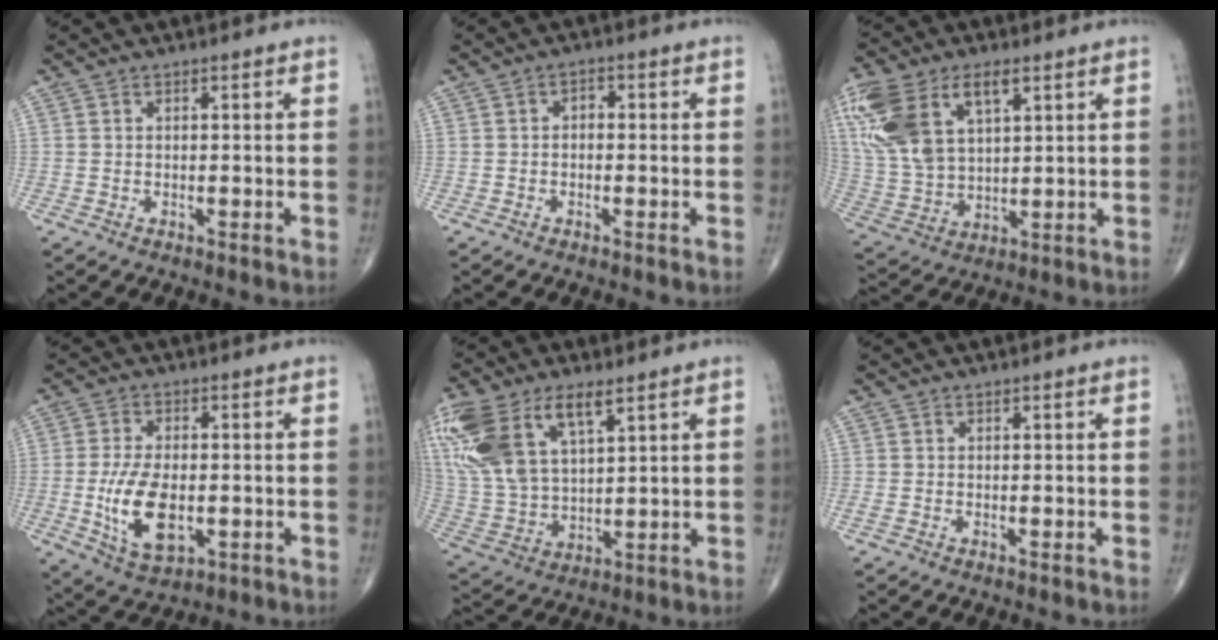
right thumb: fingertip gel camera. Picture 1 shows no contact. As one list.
[{"total": 1.7, "force": [-0.2, 1.2, 1.1], "torque": [-0.004, 0.009, -0.012]}, {"total": 19.6, "force": [7.9, 10.8, 14.3], "torque": [-0.313, -0.007, 0.157]}, {"total": 11.3, "force": [-1.9, 5.8, 9.5], "torque": [-0.178, -0.007, -0.026]}, {"total": 21.1, "force": [9.8, 10.7, 15.3], "torque": [-0.342, -0.010, 0.194]}, {"total": 0.7, "force": [-0.1, 0.3, 0.6], "torque": [-0.018, -0.003, -0.004]}]